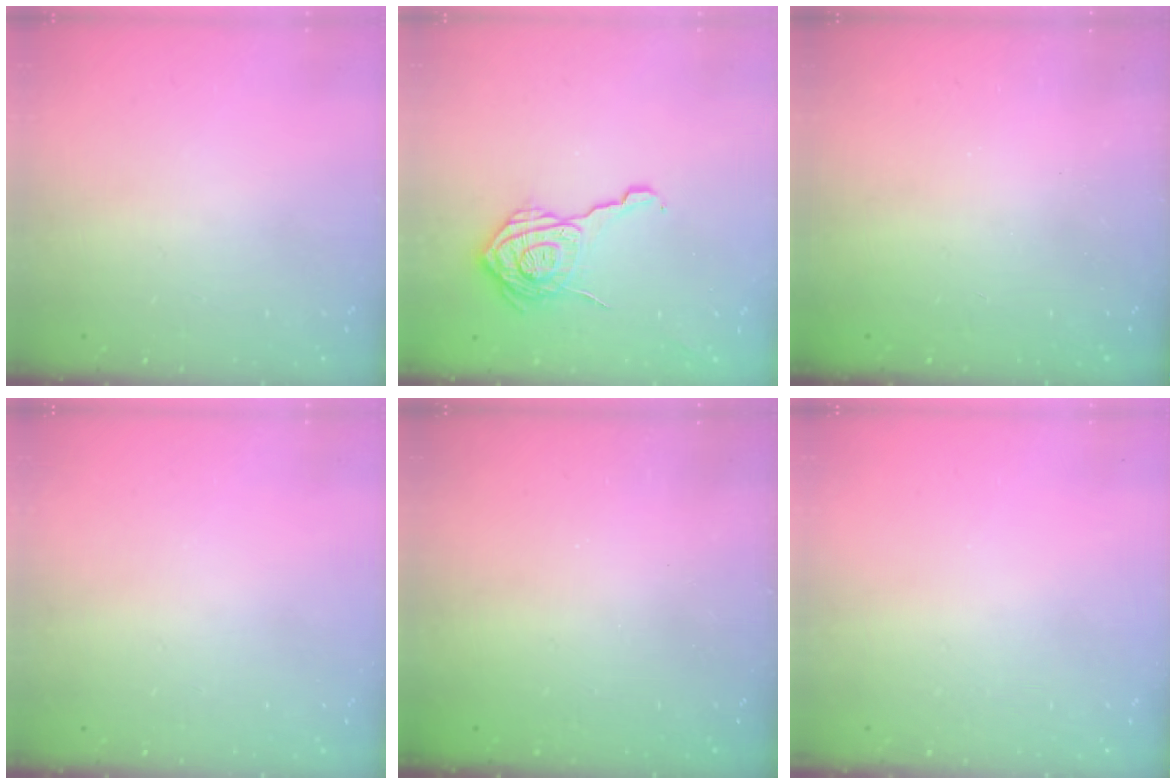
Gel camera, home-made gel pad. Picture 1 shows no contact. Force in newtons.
{"total": 18.1, "press": 18.1, "slide": 0.8}
{"total": 2.3, "press": 2.1, "slide": 0.8}
{"total": 0.0}
{"total": 2.6, "press": 2.5, "slide": 0.9}
{"total": 0.0}